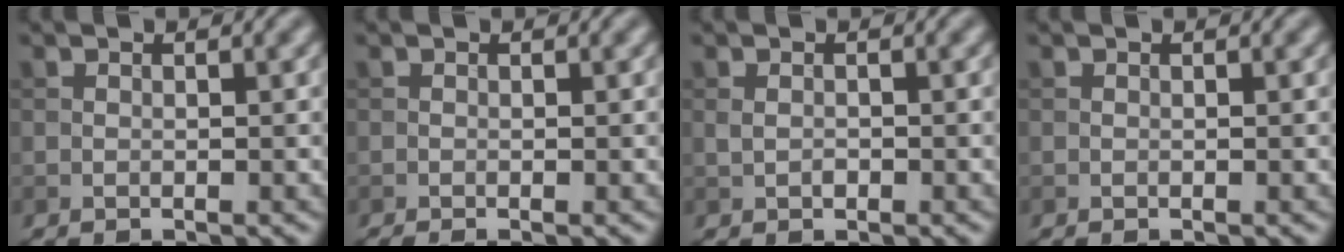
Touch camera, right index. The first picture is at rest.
{"total": 1.0, "force": [-0.7, 0.1, 0.7], "torque": [-0.009, -0.005, -0.013]}
{"total": 0.8, "force": [0.0, 0.6, 0.6], "torque": [-0.012, -0.001, -0.001]}
{"total": 0.0}